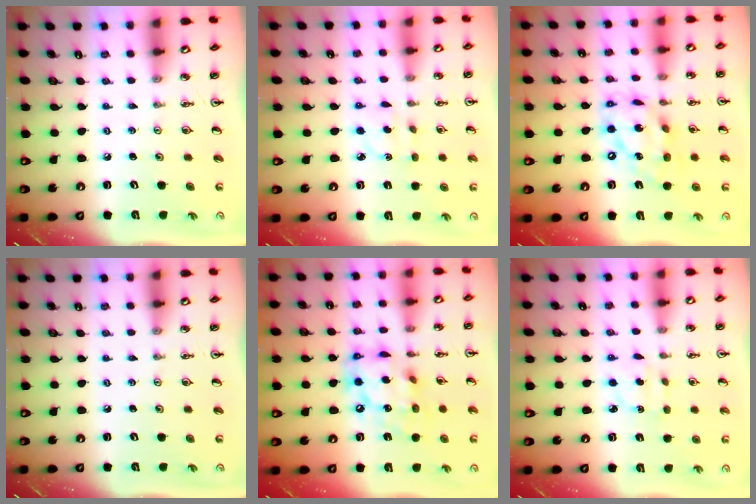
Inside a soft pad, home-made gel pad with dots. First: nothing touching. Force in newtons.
{"total": 2.0, "press": 2.0, "slide": 0.4}
{"total": 14.6, "press": 14.5, "slide": 1.0}
{"total": 0.0}
{"total": 14.7, "press": 14.6, "slide": 1.2}
{"total": 3.0, "press": 2.9, "slide": 0.6}